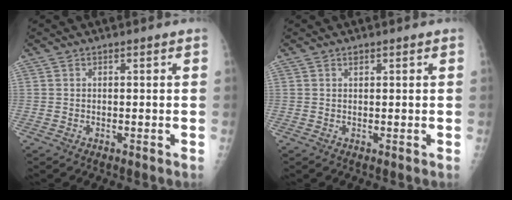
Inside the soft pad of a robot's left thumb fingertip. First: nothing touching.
{"total": 0.7, "force": [0.4, 0.4, 0.3], "torque": [-0.003, -0.003, 0.006]}